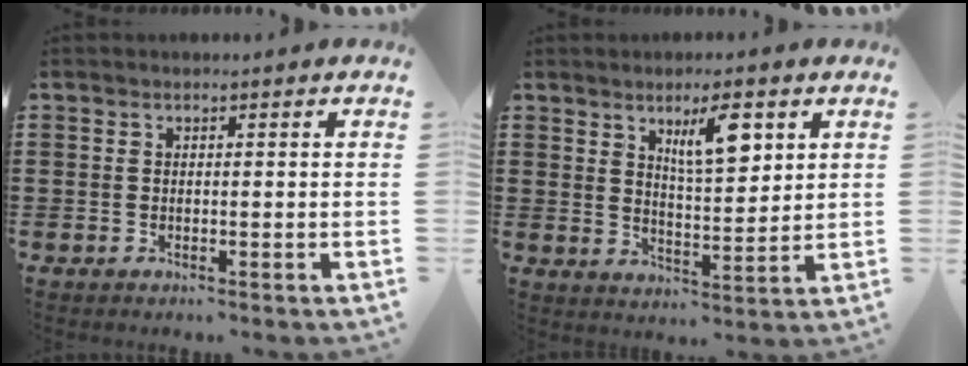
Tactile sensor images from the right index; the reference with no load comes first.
{"total": 7.1, "force": [3.5, 2.3, 5.7], "torque": [-0.098, -0.001, 0.054]}